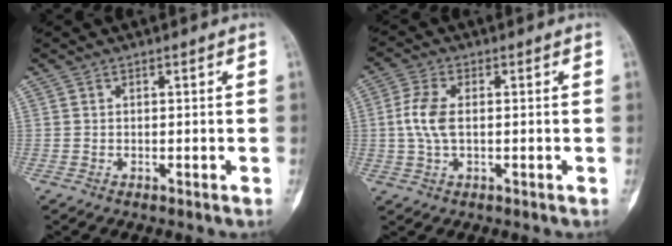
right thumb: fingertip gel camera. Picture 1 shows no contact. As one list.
[{"total": 7.6, "force": [0.5, 4.4, 6.2], "torque": [-0.135, 0.010, 0.008]}]